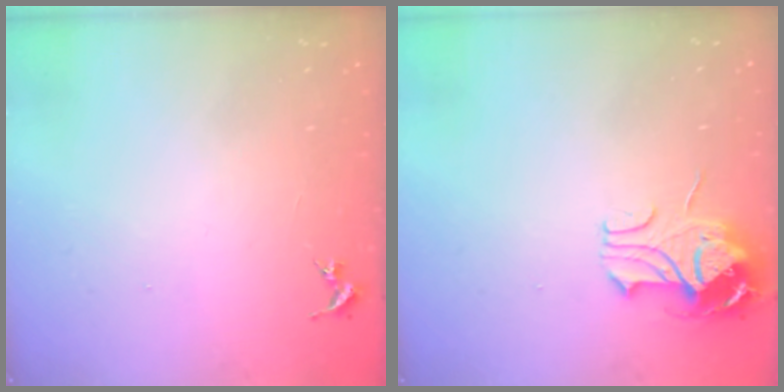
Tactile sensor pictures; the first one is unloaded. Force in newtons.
{"total": 10.1, "press": 10.1, "slide": 0.8}